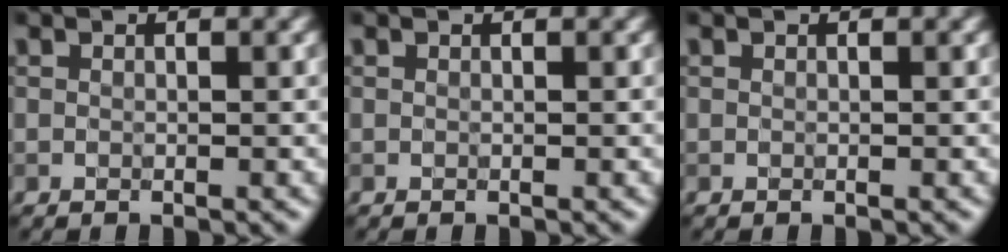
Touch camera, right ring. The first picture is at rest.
{"total": 0.0}
{"total": 0.0}